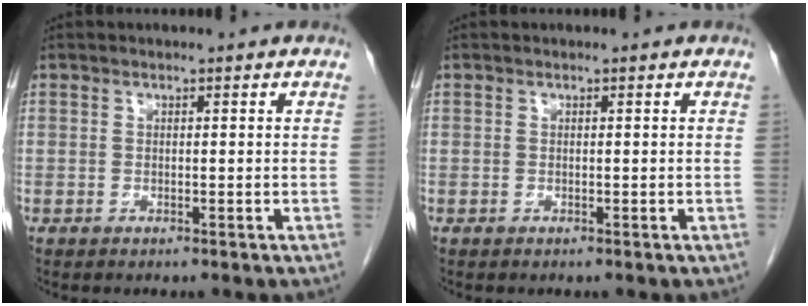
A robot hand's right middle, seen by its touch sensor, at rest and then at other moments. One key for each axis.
{"total": 0.0}